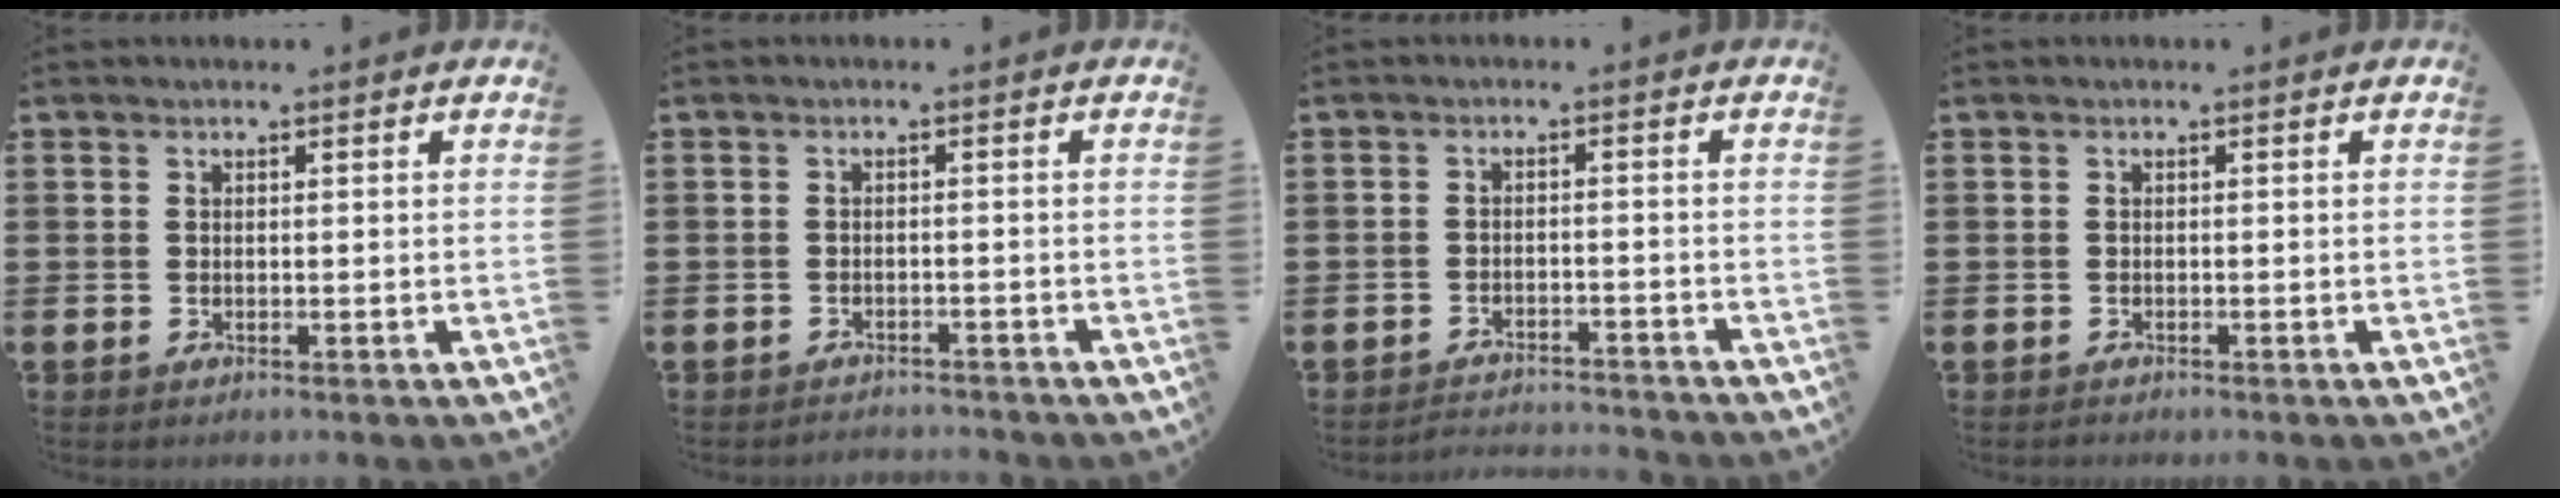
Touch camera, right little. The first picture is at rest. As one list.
[{"total": 1.3, "force": [-1.2, 0.0, -0.1], "torque": [-0.002, 0.002, -0.027]}, {"total": 2.2, "force": [-2.2, 0.0, -0.1], "torque": [-0.003, 0.004, -0.048]}, {"total": 0.0}]